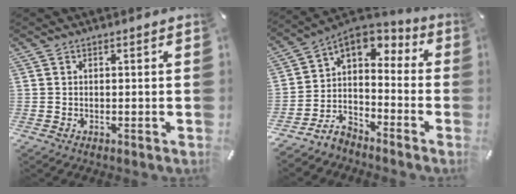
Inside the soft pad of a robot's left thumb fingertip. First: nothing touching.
{"total": 6.9, "force": [-3.2, 5.7, 2.2], "torque": [-0.056, 0.008, -0.059]}